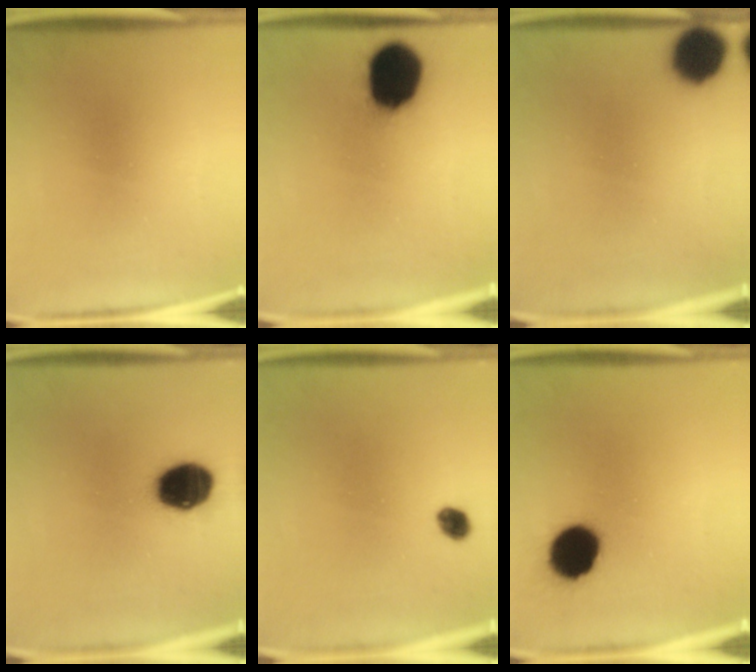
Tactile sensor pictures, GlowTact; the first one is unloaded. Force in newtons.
{"total": 17.9}
{"total": 9.7}
{"total": 15.8}
{"total": 2.0}
{"total": 11.5}